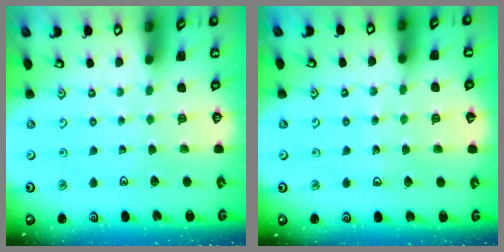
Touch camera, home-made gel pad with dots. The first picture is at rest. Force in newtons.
{"total": 3.2, "press": 3.0, "slide": 0.8}